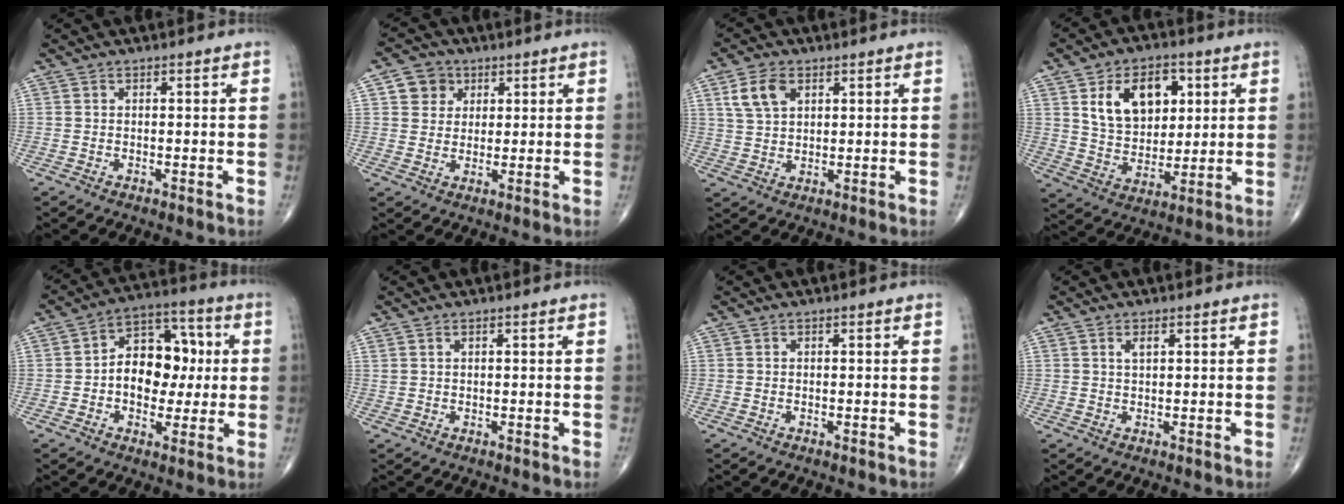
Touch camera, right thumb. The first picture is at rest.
{"total": 5.6, "force": [2.2, 5.0, 1.5], "torque": [0.004, -0.004, 0.033]}
{"total": 6.4, "force": [2.8, 4.0, 4.2], "torque": [-0.073, -0.004, 0.057]}
{"total": 14.1, "force": [4.8, 9.4, 9.4], "torque": [-0.113, -0.015, 0.091]}
{"total": 13.3, "force": [0.2, 9.3, 9.5], "torque": [-0.096, 0.030, -0.001]}
{"total": 0.5, "force": [0.4, 0.2, 0.3], "torque": [-0.008, 0.003, 0.011]}
{"total": 0.0}
{"total": 1.5, "force": [0.7, 0.6, 1.1], "torque": [-0.021, 0.001, 0.014]}